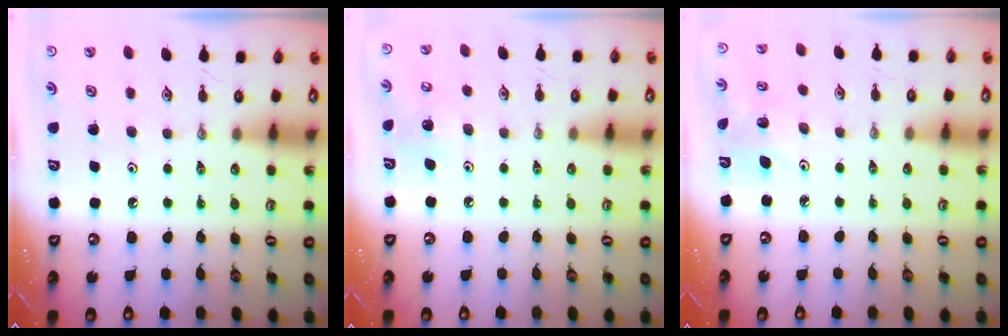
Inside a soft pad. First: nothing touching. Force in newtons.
{"total": 7.5, "press": 7.4, "slide": 1.1}
{"total": 3.6, "press": 3.0, "slide": 2.0}